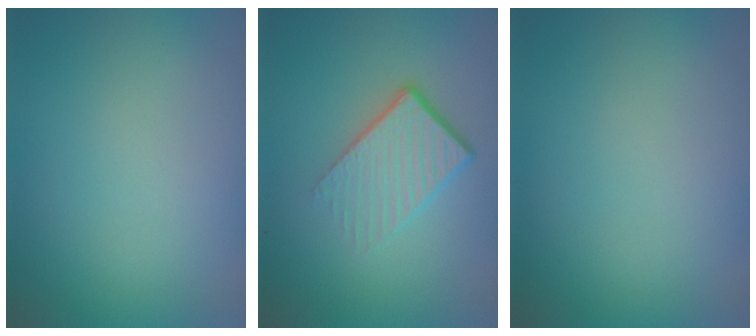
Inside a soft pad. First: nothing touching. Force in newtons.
{"total": 4.4, "press": 2.8, "slide": 3.4}
{"total": 0.0}